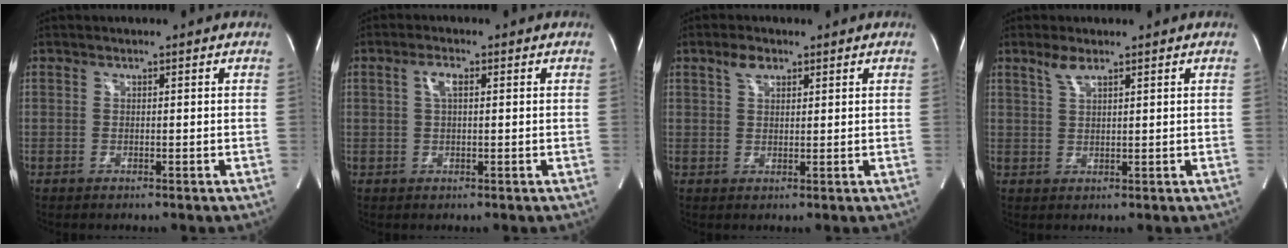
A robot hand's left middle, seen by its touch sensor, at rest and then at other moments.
{"total": 2.4, "force": [0.7, 0.7, 2.2], "torque": [-0.045, 0.008, 0.014]}
{"total": 2.7, "force": [1.7, 1.4, 1.6], "torque": [-0.035, 0.009, 0.036]}
{"total": 2.4, "force": [1.8, 0.4, 1.6], "torque": [-0.040, 0.005, 0.040]}